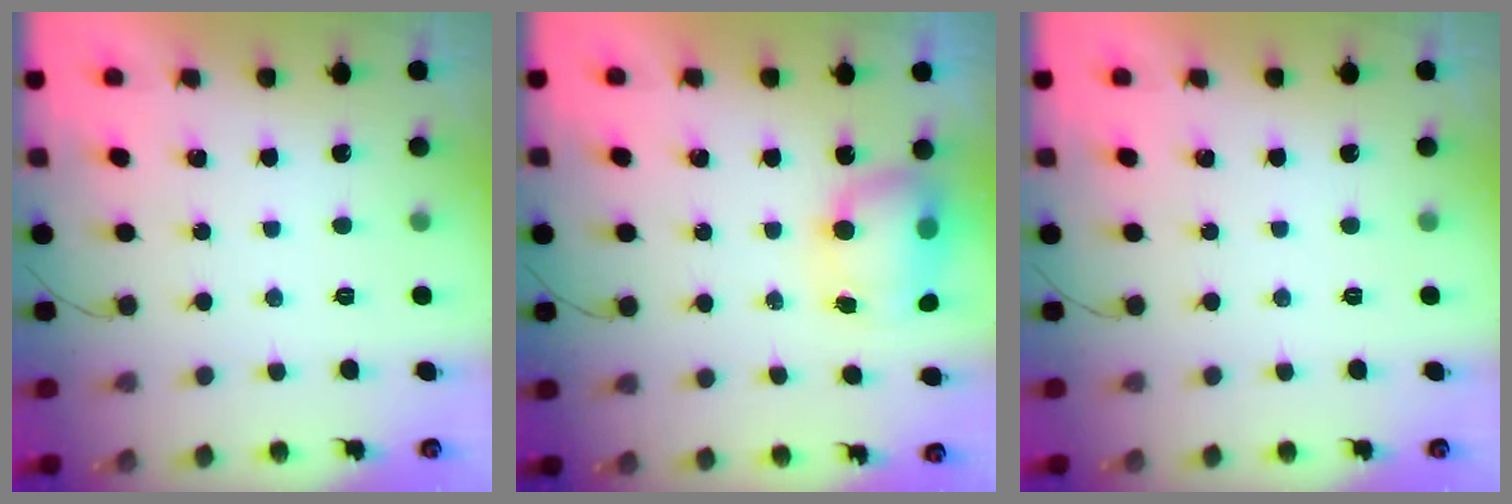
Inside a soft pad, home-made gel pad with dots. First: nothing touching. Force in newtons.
{"total": 7.7, "press": 7.6, "slide": 1.3}
{"total": 0.0}